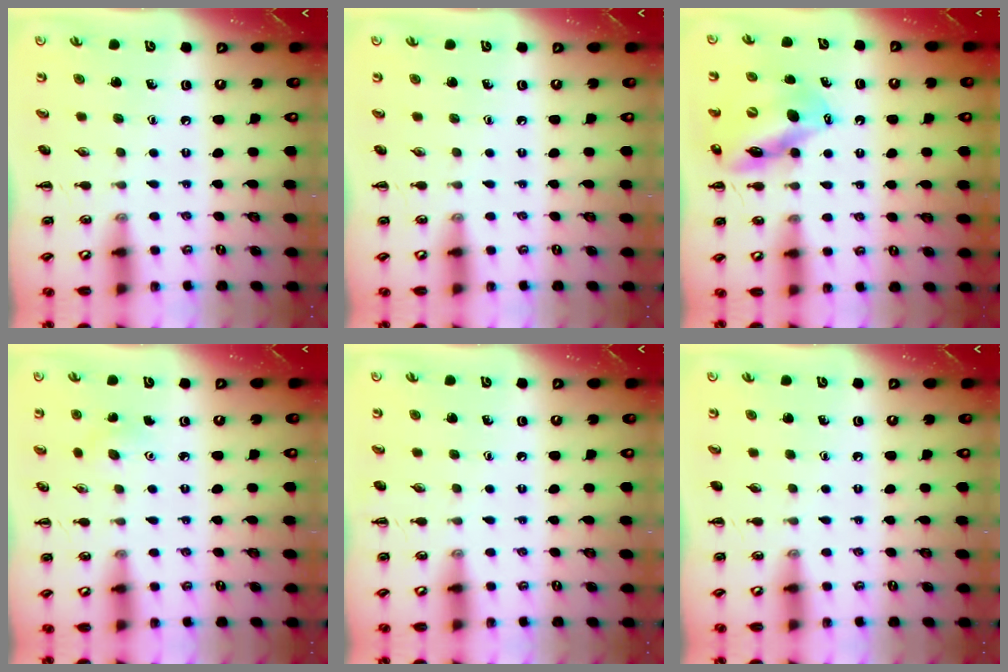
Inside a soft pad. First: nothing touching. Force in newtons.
{"total": 0.0}
{"total": 12.1, "press": 11.5, "slide": 3.5}
{"total": 3.0, "press": 2.8, "slide": 0.8}
{"total": 0.0}
{"total": 0.0}